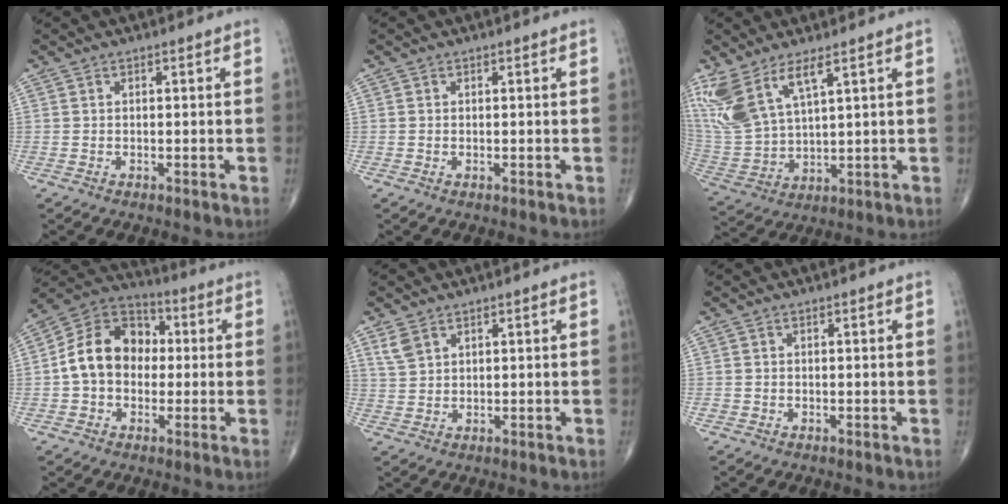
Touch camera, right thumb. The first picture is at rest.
{"total": 0.0}
{"total": 13.1, "force": [7.7, 4.7, 9.5], "torque": [-0.217, -0.029, 0.174]}
{"total": 13.6, "force": [0.0, 10.5, 8.7], "torque": [-0.129, 0.039, -0.011]}
{"total": 3.2, "force": [2.1, 1.9, 1.5], "torque": [-0.029, -0.004, 0.052]}
{"total": 0.6, "force": [-0.2, 0.6, 0.2], "torque": [0.002, 0.001, -0.003]}